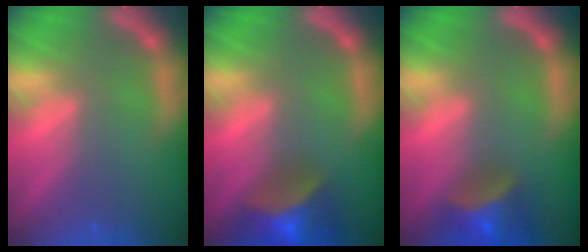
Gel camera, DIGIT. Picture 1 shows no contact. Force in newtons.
{"total": 8.0}
{"total": 5.9}